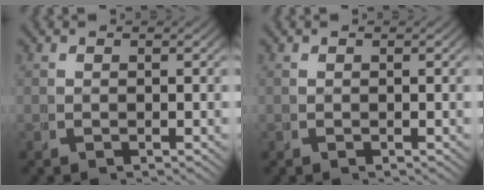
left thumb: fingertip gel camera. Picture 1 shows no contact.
{"total": 0.0}